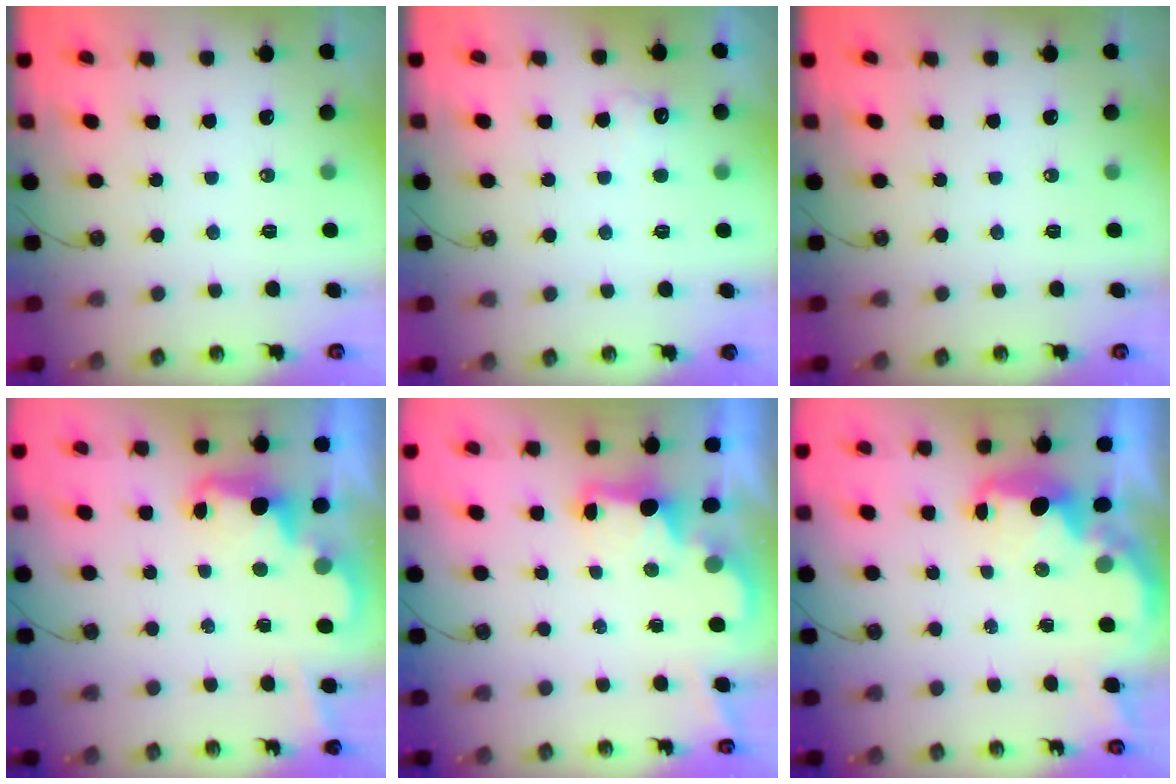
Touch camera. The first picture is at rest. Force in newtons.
{"total": 5.9, "press": 5.8, "slide": 1.2}
{"total": 0.0}
{"total": 2.5, "press": 2.4, "slide": 0.5}
{"total": 2.3, "press": 2.2, "slide": 0.7}
{"total": 3.0, "press": 3.0, "slide": 0.4}